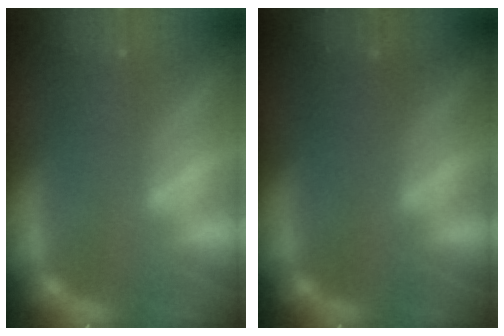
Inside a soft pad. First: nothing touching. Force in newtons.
{"total": 0.0}